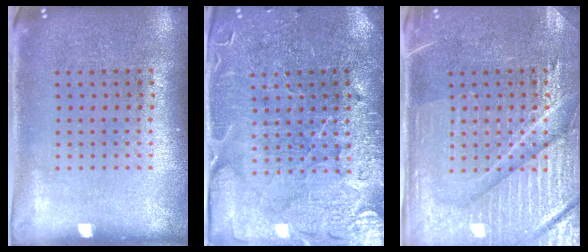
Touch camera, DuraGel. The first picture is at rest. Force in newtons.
{"total": 3.5, "press": 3.4, "slide": 0.9}
{"total": 4.5, "press": 4.3, "slide": 1.3}